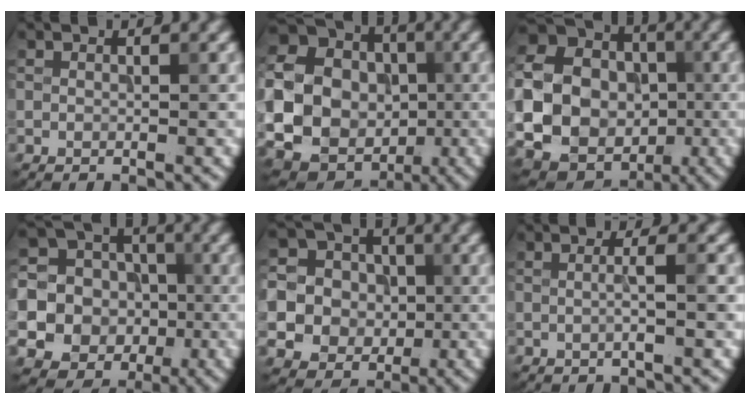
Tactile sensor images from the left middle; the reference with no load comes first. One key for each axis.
{"total": 24.7, "fx": -2.3, "fy": 23.4, "fz": 7.5, "tx": -0.175, "ty": -0.012, "tz": -0.082}
{"total": 20.0, "fx": -2.5, "fy": 18.6, "fz": 7.1, "tx": -0.177, "ty": -0.002, "tz": -0.077}
{"total": 19.0, "fx": -3.8, "fy": 18.0, "fz": 4.7, "tx": -0.148, "ty": -0.002, "tz": -0.085}
{"total": 9.8, "fx": -0.9, "fy": 9.3, "fz": 3.1, "tx": -0.090, "ty": 0.014, "tz": -0.036}
{"total": 2.6, "fx": 0.0, "fy": 0.5, "fz": 2.5, "tx": -0.035, "ty": 0.003, "tz": -0.006}